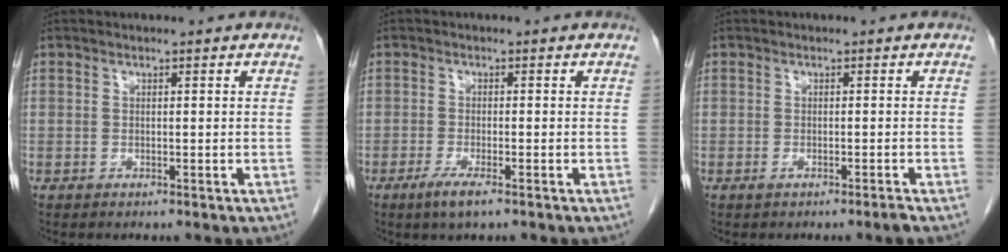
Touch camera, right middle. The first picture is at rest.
{"total": 3.3, "force": [-2.0, 0.3, 2.6], "torque": [-0.053, -0.008, -0.037]}
{"total": 1.3, "force": [-0.9, -0.2, 0.9], "torque": [-0.015, -0.002, -0.016]}